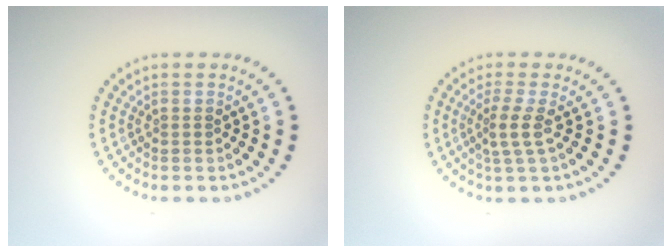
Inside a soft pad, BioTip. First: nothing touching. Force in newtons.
{"total": 2.2, "press": 1.5, "slide": 1.6}